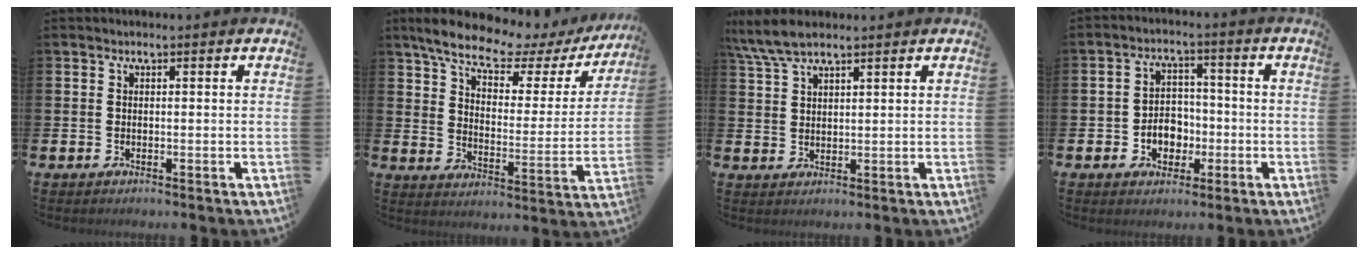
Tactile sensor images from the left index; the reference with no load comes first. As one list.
[{"total": 9.5, "force": [8.0, 2.3, 4.5], "torque": [-0.107, -0.050, 0.132]}, {"total": 5.9, "force": [4.9, 1.4, 3.0], "torque": [-0.063, -0.011, 0.088]}, {"total": 4.4, "force": [-1.3, 3.7, 1.9], "torque": [-0.034, 0.003, -0.033]}]